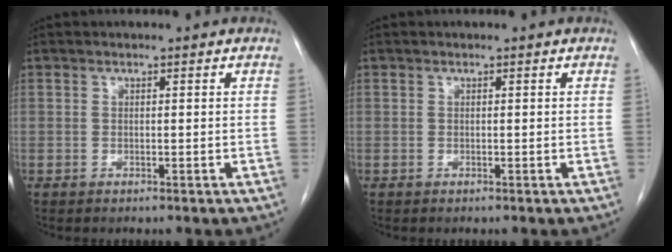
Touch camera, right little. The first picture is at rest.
{"total": 0.0}